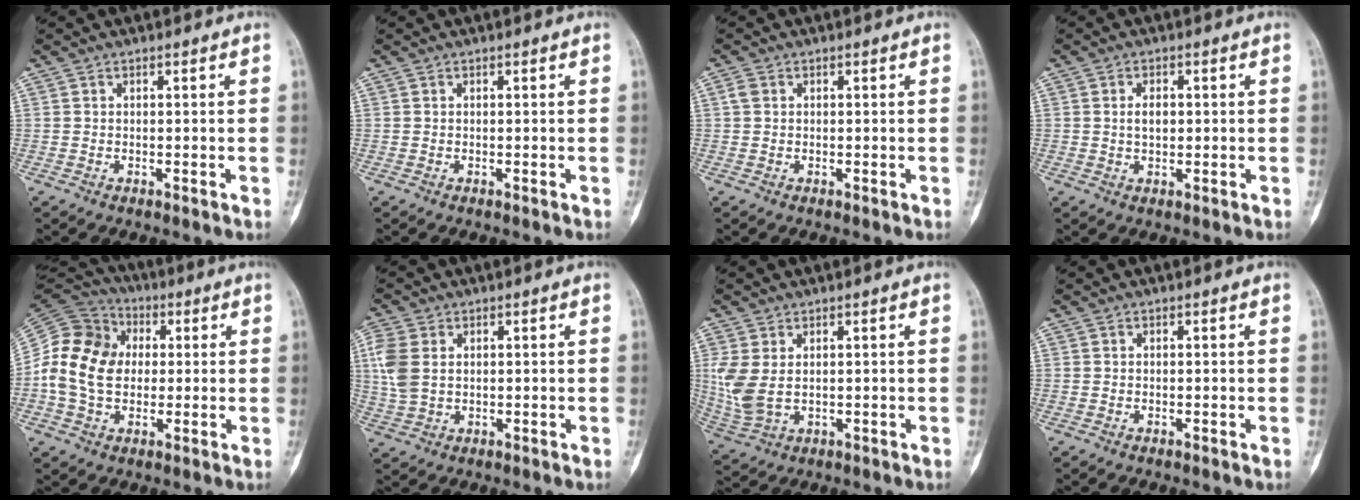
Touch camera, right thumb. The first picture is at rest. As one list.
[{"total": 0.0}, {"total": 1.3, "force": [0.3, 1.0, 0.7], "torque": [-0.015, 0.002, 0.004]}, {"total": 2.8, "force": [0.3, 1.7, 2.2], "torque": [-0.030, -0.001, 0.005]}, {"total": 14.8, "force": [0.2, 11.5, 9.3], "torque": [-0.163, 0.024, -0.001]}, {"total": 6.7, "force": [1.5, 4.5, 4.8], "torque": [-0.120, 0.004, 0.034]}, {"total": 7.2, "force": [1.2, 4.3, 5.7], "torque": [-0.146, -0.002, 0.040]}, {"total": 0.0}]